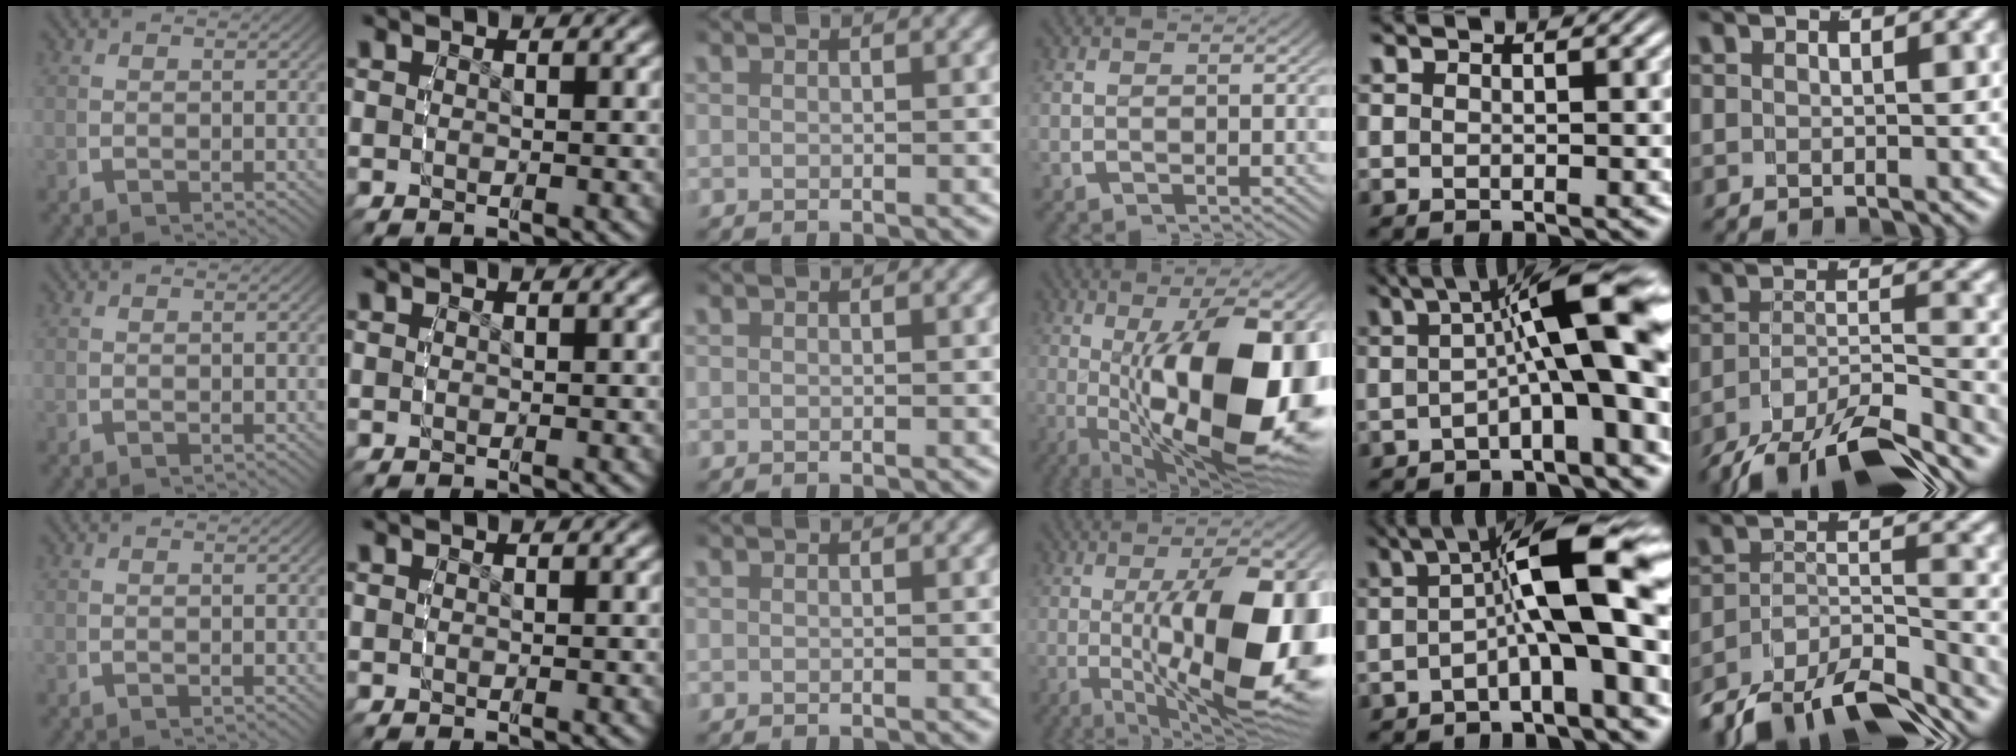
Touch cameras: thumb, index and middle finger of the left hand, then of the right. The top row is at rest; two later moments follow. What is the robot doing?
{"motion": "grasp_and_lifting", "object": "bottle cap"}